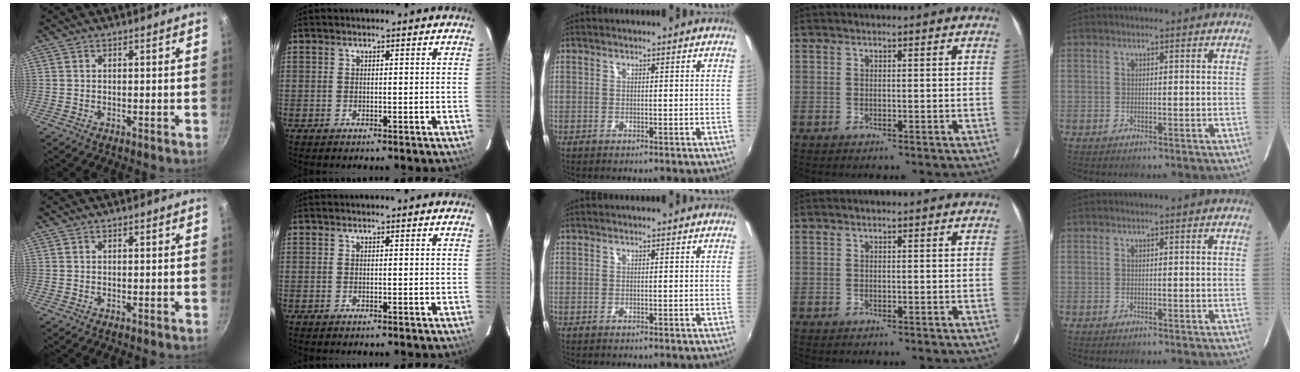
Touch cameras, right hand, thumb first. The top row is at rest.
{}